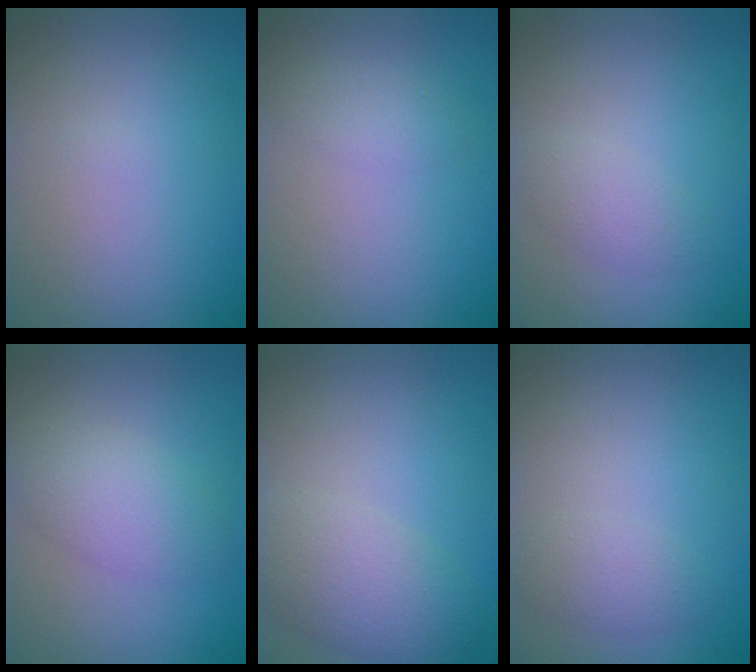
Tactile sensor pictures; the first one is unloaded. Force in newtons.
{"total": 1.3, "press": 1.3, "slide": 0.0}
{"total": 1.7, "press": 1.7, "slide": 0.1}
{"total": 3.4, "press": 3.4, "slide": 0.1}
{"total": 4.1, "press": 4.0, "slide": 0.4}
{"total": 1.9, "press": 1.9, "slide": 0.1}